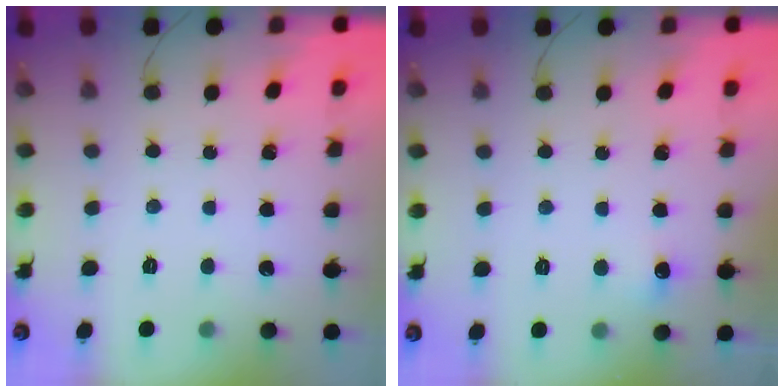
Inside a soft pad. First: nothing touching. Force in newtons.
{"total": 4.8, "press": 4.5, "slide": 1.4}